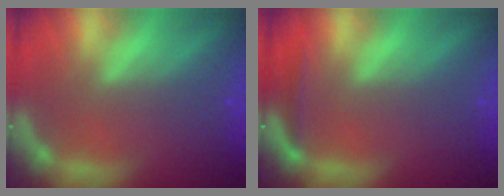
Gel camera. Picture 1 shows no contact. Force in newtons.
{"total": 1.4}